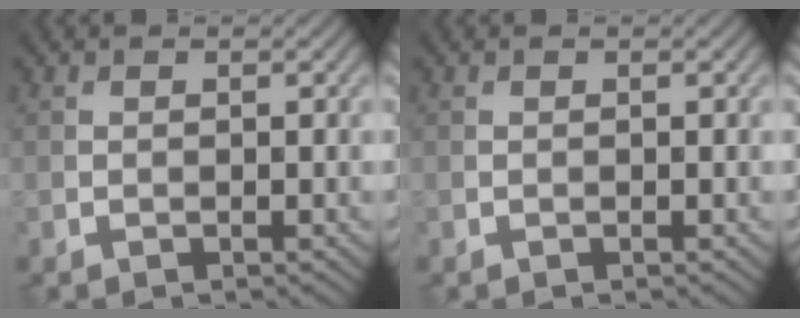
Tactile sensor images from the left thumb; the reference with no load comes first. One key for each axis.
{"total": 0.0}